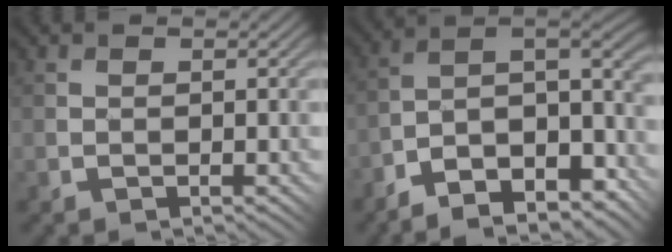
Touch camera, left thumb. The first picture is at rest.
{"total": 13.3, "force": [-9.0, 4.4, 8.7], "torque": [-0.139, -0.005, -0.146]}